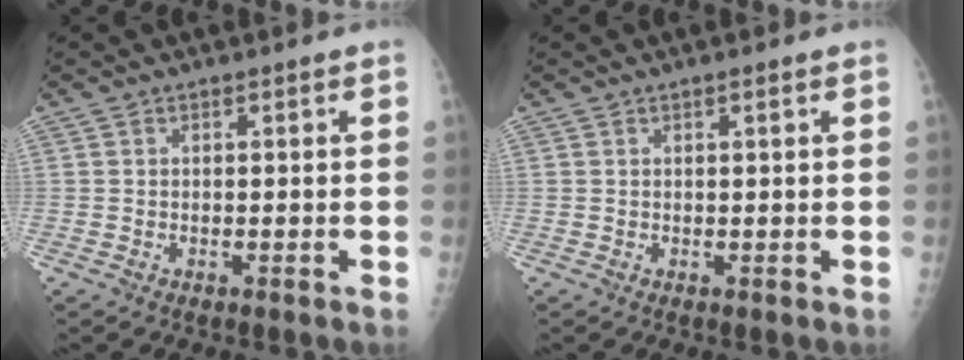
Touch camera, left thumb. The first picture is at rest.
{"total": 0.9, "force": [0.5, 0.2, 0.7], "torque": [-0.011, 0.000, 0.007]}